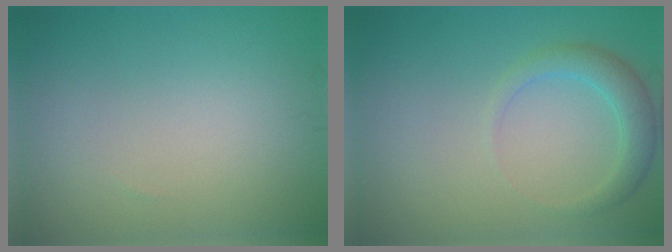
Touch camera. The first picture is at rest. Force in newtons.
{"total": 2.6, "press": 2.6, "slide": 0.0}